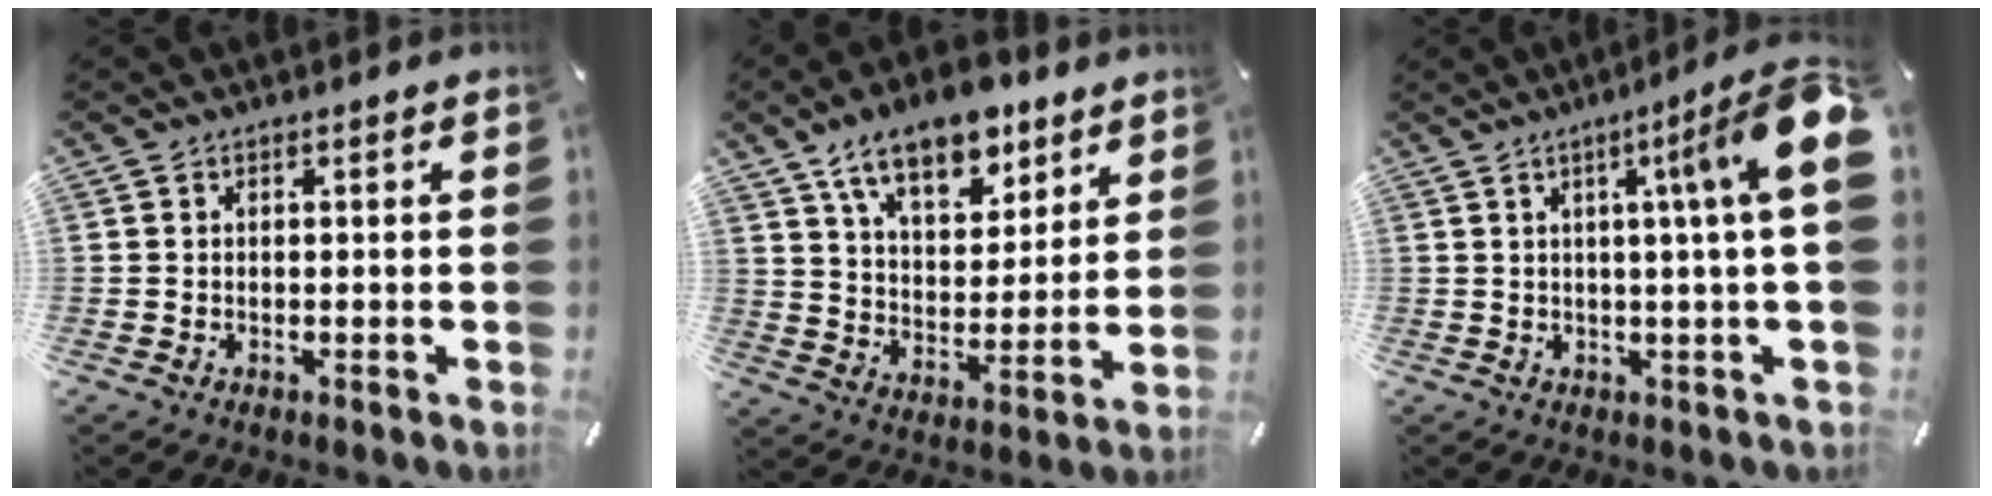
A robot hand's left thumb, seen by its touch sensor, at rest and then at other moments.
{"total": 14.5, "force": [10.0, 7.5, 7.4], "torque": [-0.128, -0.044, 0.179]}
{"total": 13.0, "force": [3.6, -0.2, 12.5], "torque": [-0.185, -0.025, 0.046]}